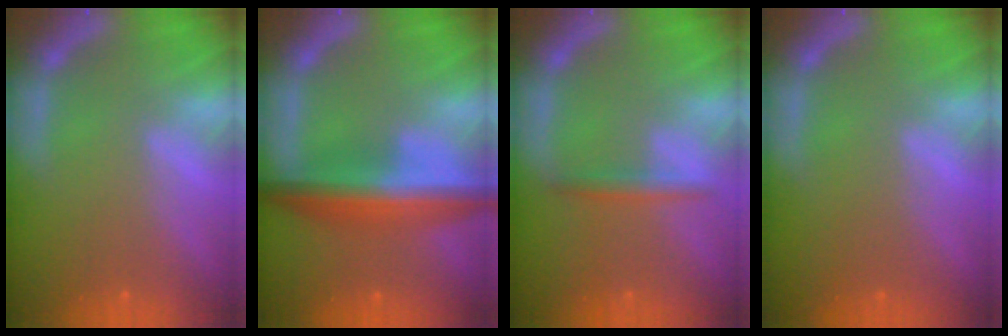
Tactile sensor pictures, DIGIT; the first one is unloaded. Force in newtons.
{"total": 7.5}
{"total": 1.9}
{"total": 0.0}